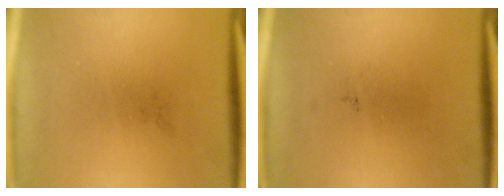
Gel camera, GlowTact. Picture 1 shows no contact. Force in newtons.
{"total": 0.0}